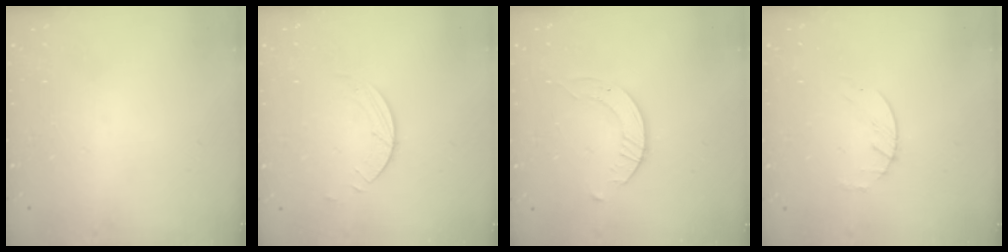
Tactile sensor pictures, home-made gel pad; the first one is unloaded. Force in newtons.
{"total": 2.0, "press": 2.0, "slide": 0.2}
{"total": 2.7, "press": 2.7, "slide": 0.3}
{"total": 2.2, "press": 2.2, "slide": 0.3}